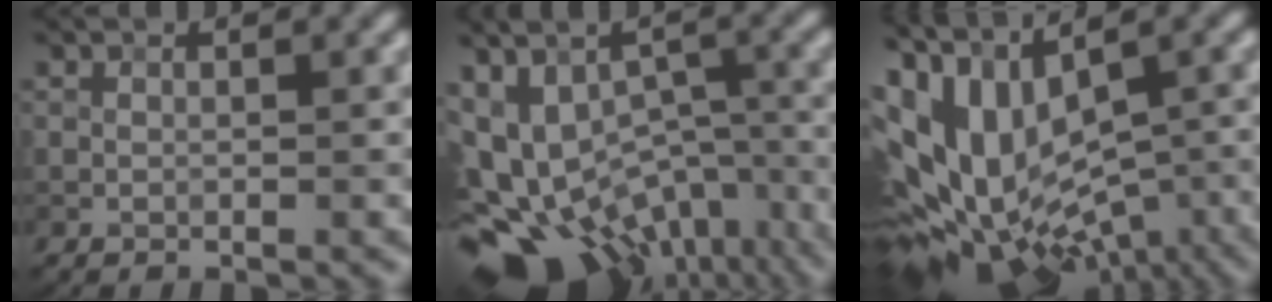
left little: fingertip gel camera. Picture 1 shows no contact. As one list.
[{"total": 16.2, "force": [-8.2, 10.5, 9.2], "torque": [-0.178, -0.018, -0.074]}, {"total": 15.2, "force": [-0.1, 8.8, 12.4], "torque": [-0.226, -0.012, 0.036]}]